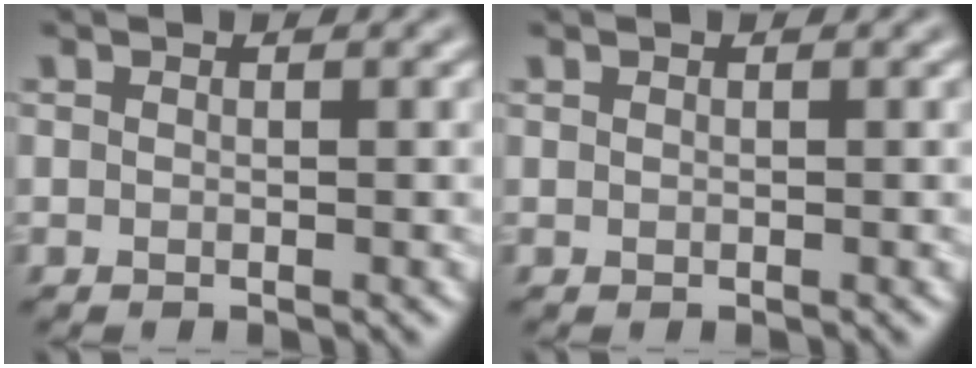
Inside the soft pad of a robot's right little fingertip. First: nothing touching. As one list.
[{"total": 0.0}]